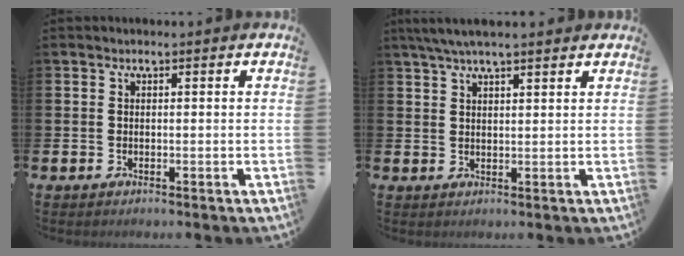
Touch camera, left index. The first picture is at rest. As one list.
[{"total": 4.6, "force": [3.9, 0.7, 2.3], "torque": [-0.052, -0.004, 0.071]}]